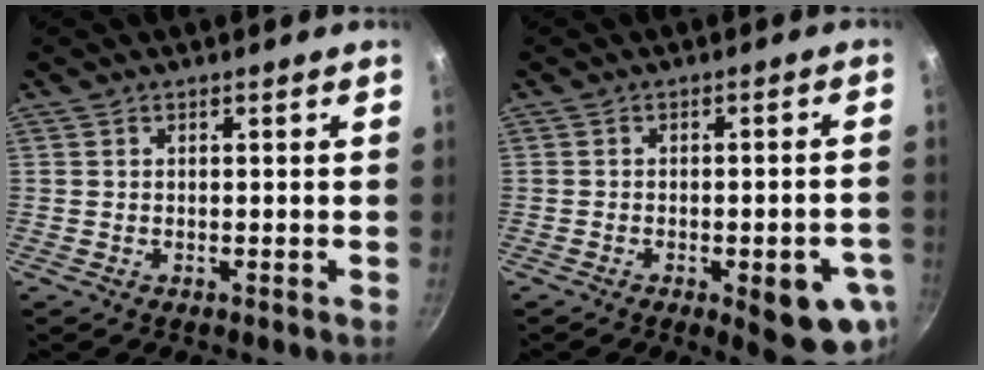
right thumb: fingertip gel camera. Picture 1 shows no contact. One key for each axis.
{"total": 11.3, "fx": -3.9, "fy": 3.8, "fz": 9.9, "tx": -0.095, "ty": 0.008, "tz": -0.044}